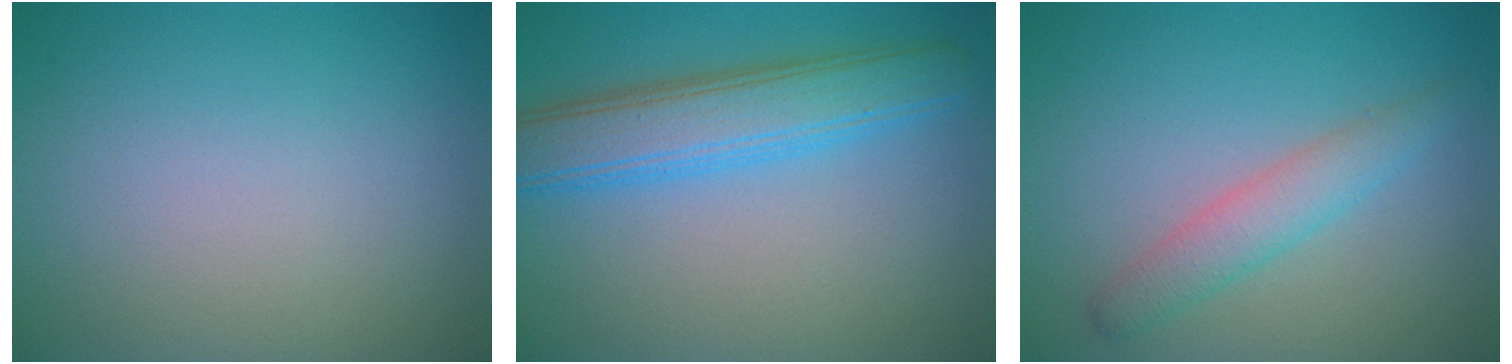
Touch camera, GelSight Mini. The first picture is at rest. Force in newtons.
{"total": 5.7, "press": 5.7, "slide": 0.1}
{"total": 2.7, "press": 2.7, "slide": 0.0}